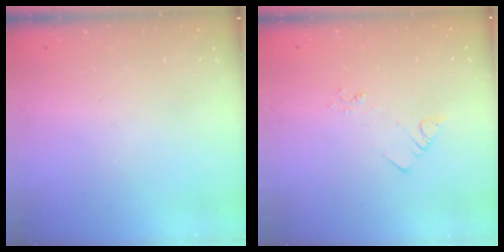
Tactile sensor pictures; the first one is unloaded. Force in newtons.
{"total": 2.4, "press": 2.4, "slide": 0.4}